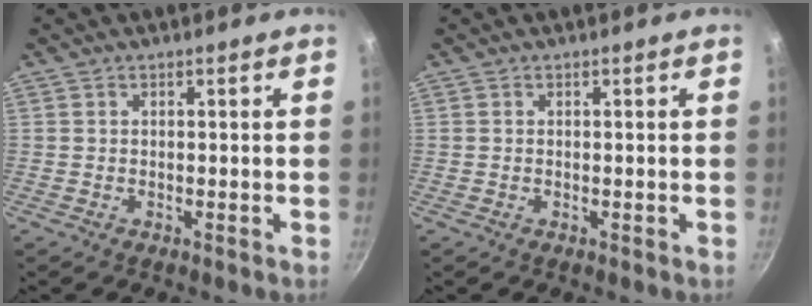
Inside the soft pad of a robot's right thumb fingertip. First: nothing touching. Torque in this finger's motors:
{"motor_torque": [0.23, 0.11, -0.12, -0.07, 0.01]}